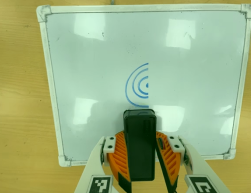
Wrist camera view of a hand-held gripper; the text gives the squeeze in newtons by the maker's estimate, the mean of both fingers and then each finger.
{"total": 8.9, "left": 8.8, "right": 8.9}